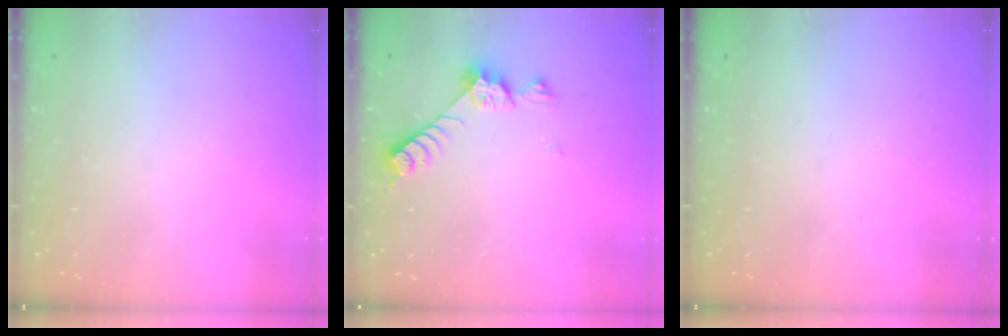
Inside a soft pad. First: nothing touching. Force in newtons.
{"total": 7.3, "press": 7.3, "slide": 0.6}
{"total": 0.0}